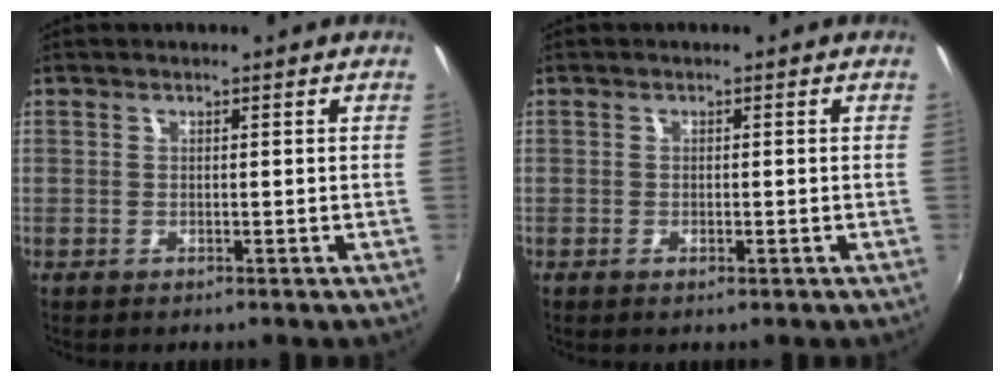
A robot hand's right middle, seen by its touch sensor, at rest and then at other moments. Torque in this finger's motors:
{"motor_torque": [-0.73, 0.13, 0.08, 0.00]}